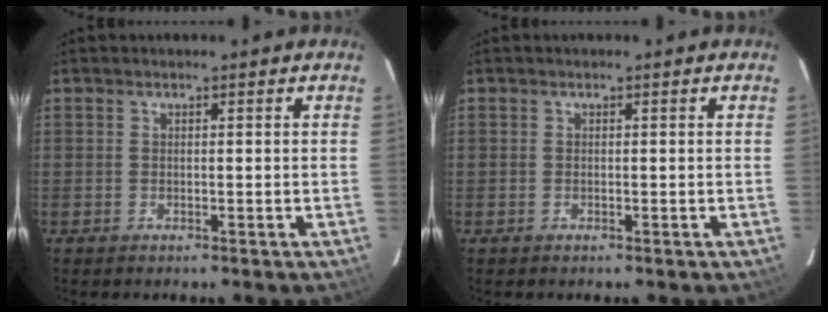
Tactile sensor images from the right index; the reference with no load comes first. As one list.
[{"total": 0.0}]